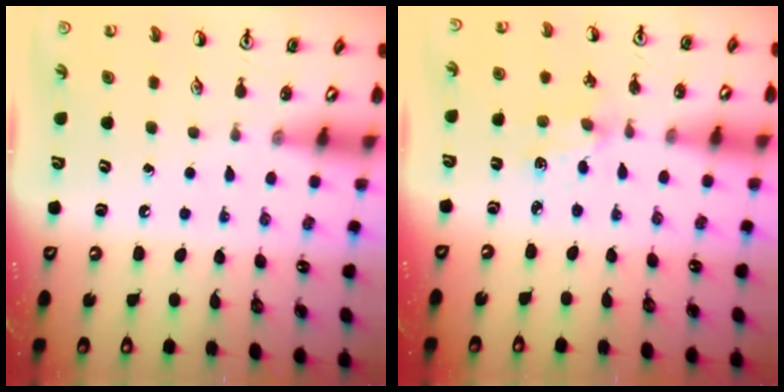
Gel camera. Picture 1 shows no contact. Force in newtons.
{"total": 2.2, "press": 2.2, "slide": 0.2}